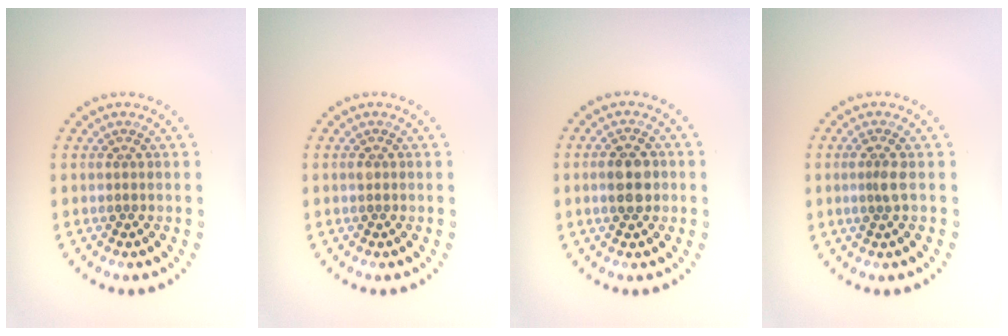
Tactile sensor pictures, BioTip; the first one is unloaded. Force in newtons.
{"total": 0.5, "press": 0.5, "slide": 0.2}
{"total": 3.1, "press": 3.1, "slide": 0.3}
{"total": 1.4, "press": 1.1, "slide": 0.8}